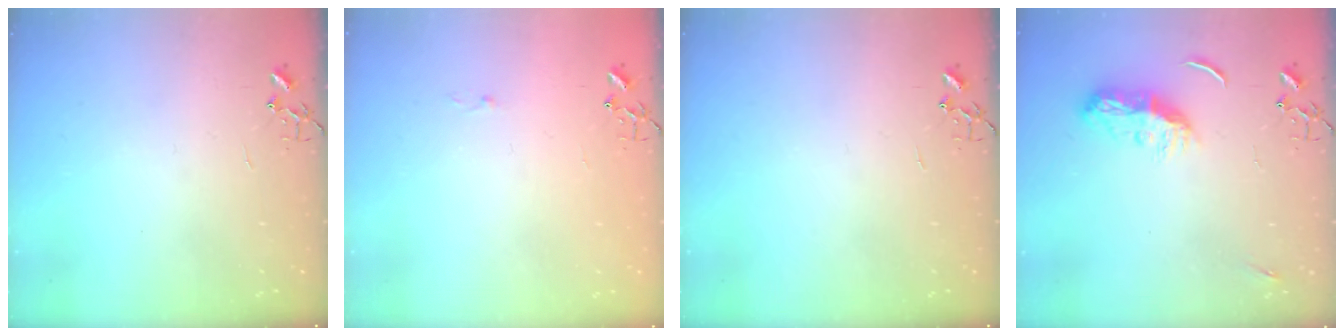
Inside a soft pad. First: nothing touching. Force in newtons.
{"total": 2.6, "press": 2.6, "slide": 0.4}
{"total": 0.0}
{"total": 10.6, "press": 10.6, "slide": 0.4}